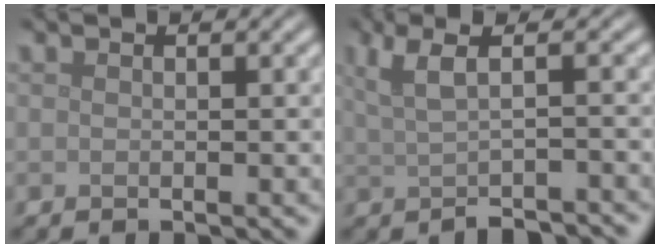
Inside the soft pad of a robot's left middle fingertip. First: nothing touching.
{"total": 4.0, "force": [0.2, 1.5, 3.7], "torque": [-0.054, 0.001, 0.001]}